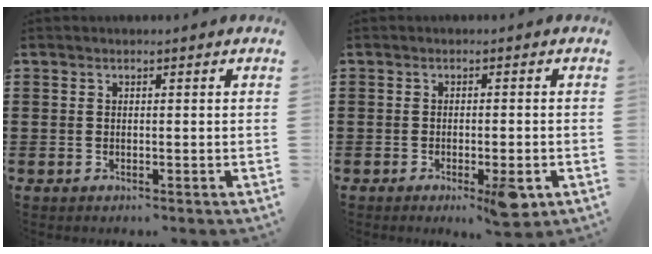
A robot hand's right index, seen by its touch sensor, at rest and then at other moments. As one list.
[{"total": 3.8, "force": [-1.8, 0.7, 3.2], "torque": [-0.057, -0.005, -0.030]}]